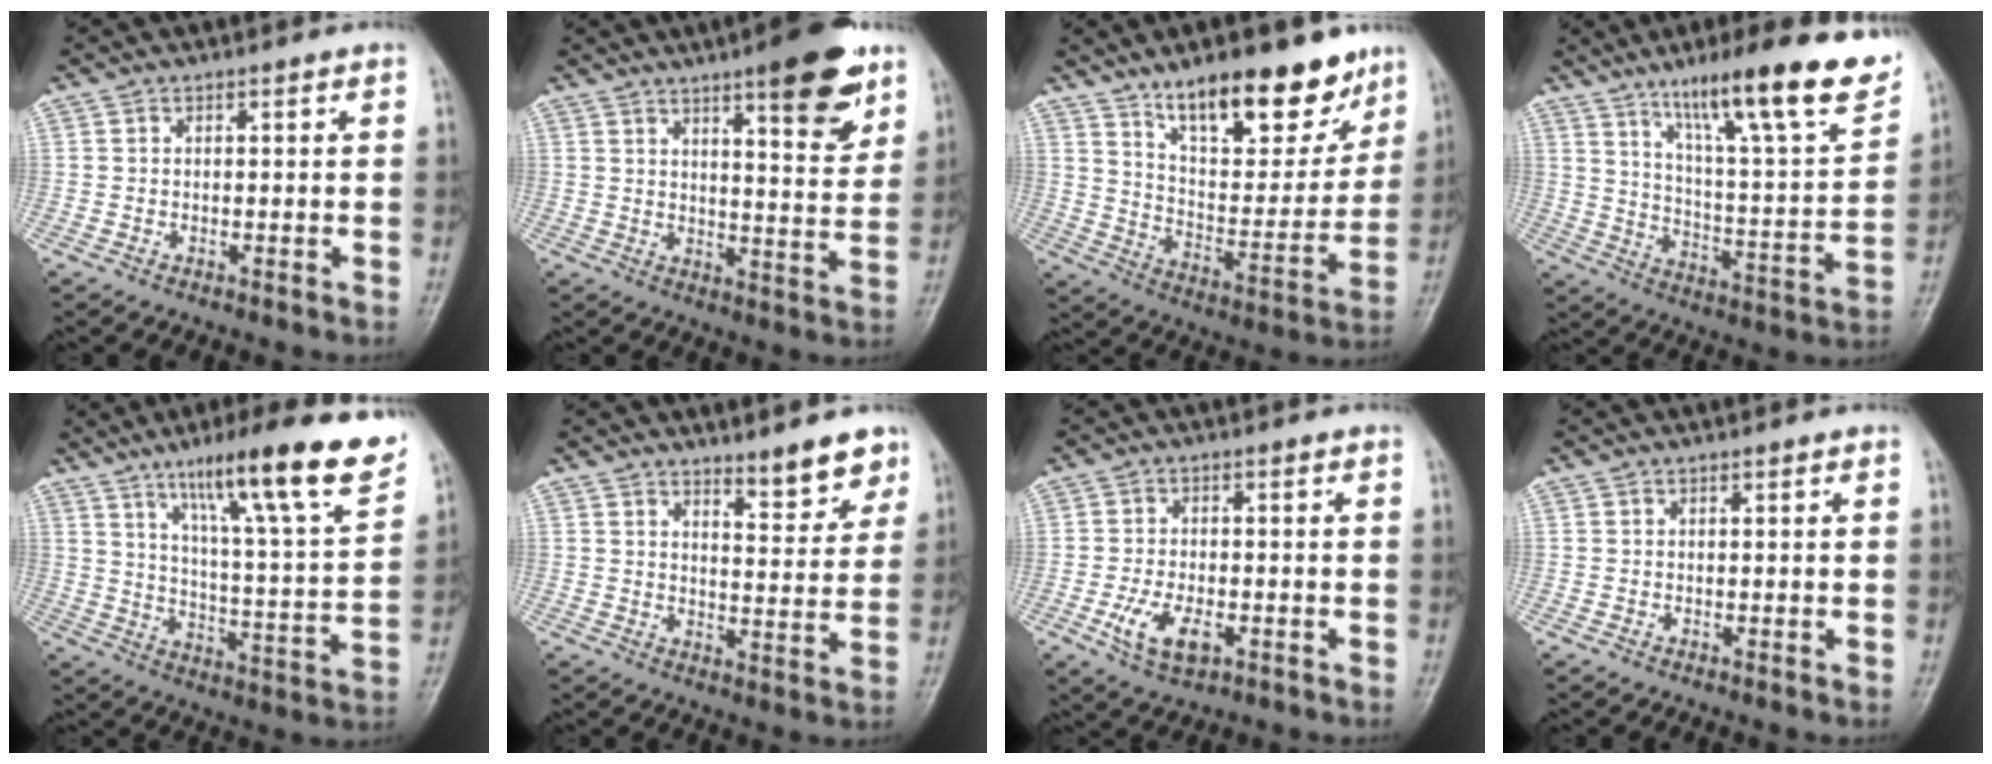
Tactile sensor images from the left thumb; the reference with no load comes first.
{"total": 13.1, "force": [7.9, 3.2, 9.9], "torque": [-0.110, -0.043, 0.107]}
{"total": 20.0, "force": [13.6, 7.7, 12.5], "torque": [-0.135, -0.077, 0.224]}
{"total": 22.9, "force": [14.7, 3.7, 17.2], "torque": [-0.234, -0.055, 0.232]}
{"total": 21.8, "force": [13.6, 2.5, 16.8], "torque": [-0.227, -0.050, 0.210]}
{"total": 7.3, "force": [5.7, 2.0, 4.2], "torque": [-0.035, -0.044, 0.081]}
{"total": 7.0, "force": [-2.6, 3.8, 5.3], "torque": [-0.101, 0.003, -0.042]}
{"total": 0.0}